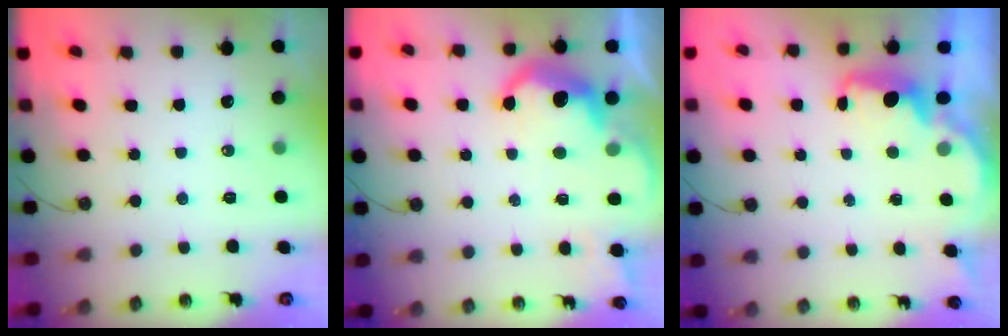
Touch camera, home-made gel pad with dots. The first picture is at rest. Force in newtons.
{"total": 9.7, "press": 9.7, "slide": 0.9}
{"total": 2.1, "press": 2.0, "slide": 0.7}